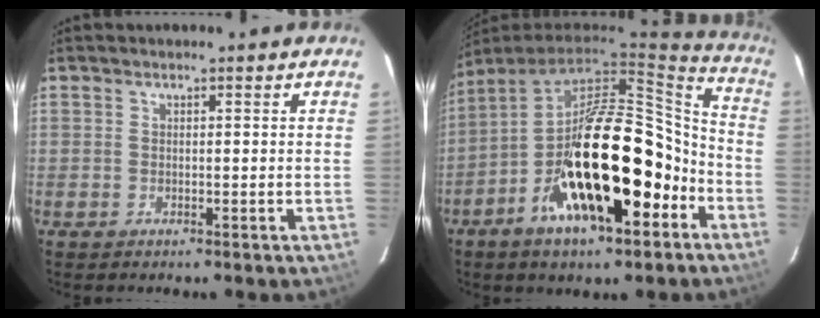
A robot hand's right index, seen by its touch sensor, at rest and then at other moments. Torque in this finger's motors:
{"motor_torque": [1.45, -0.69, 1.05, 0.21]}